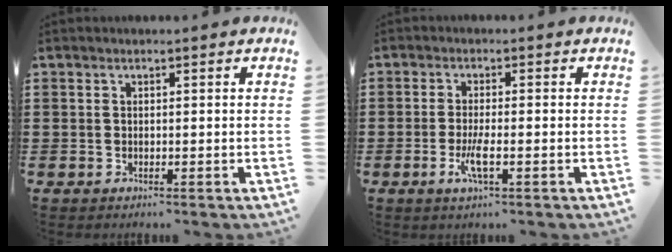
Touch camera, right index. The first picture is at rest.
{"total": 3.8, "force": [-1.4, 0.5, 3.5], "torque": [-0.079, -0.011, -0.031]}